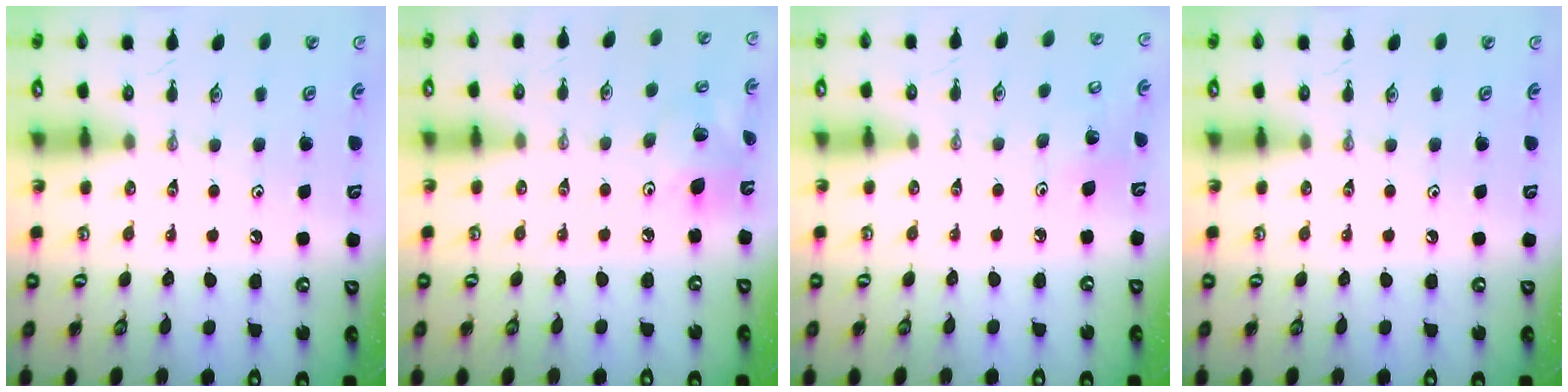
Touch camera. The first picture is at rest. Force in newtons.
{"total": 8.8, "press": 8.6, "slide": 1.7}
{"total": 4.8, "press": 4.6, "slide": 1.3}
{"total": 0.0}